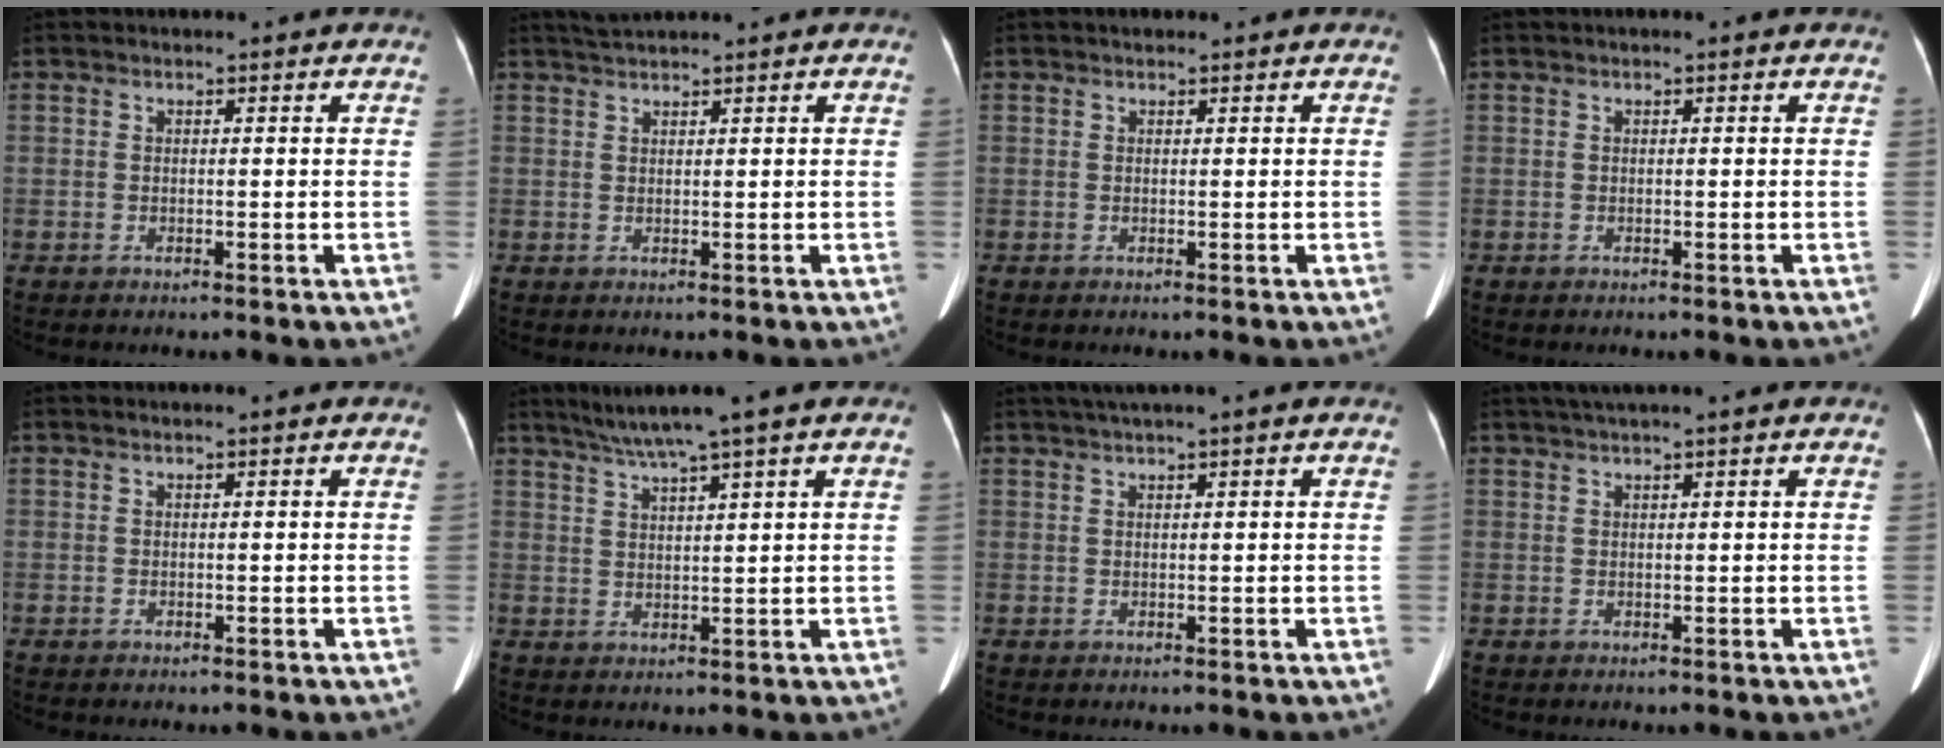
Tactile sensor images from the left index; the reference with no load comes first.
{"total": 2.0, "force": [1.9, -0.4, 0.6], "torque": [-0.012, 0.015, 0.042]}
{"total": 0.7, "force": [0.5, 0.4, 0.2], "torque": [-0.006, 0.010, 0.007]}
{"total": 0.0}
{"total": 0.0}
{"total": 6.3, "force": [4.7, -1.2, 4.1], "torque": [-0.076, 0.018, 0.085]}
{"total": 3.2, "force": [2.3, -0.6, 2.2], "torque": [-0.041, 0.021, 0.044]}
{"total": 3.6, "force": [2.8, -0.6, 2.2], "torque": [-0.035, 0.028, 0.050]}